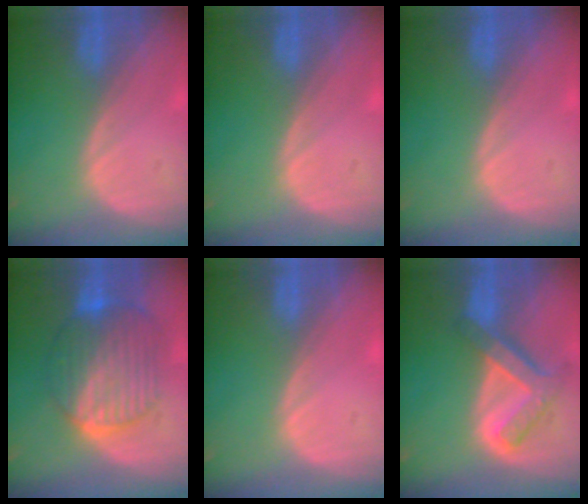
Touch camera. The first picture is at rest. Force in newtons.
{"total": 0.0}
{"total": 0.0}
{"total": 10.1, "press": 10.0, "slide": 0.9}
{"total": 0.7, "press": 0.1, "slide": 0.7}
{"total": 7.6, "press": 6.5, "slide": 4.0}